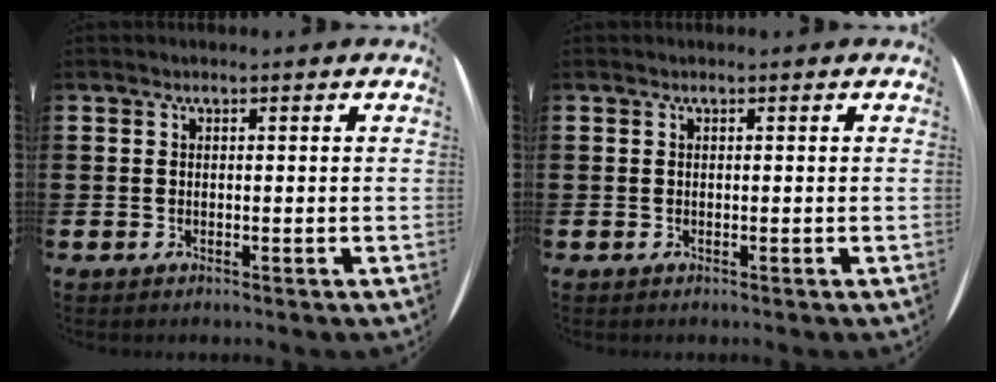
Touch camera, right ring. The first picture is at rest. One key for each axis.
{"total": 0.0}